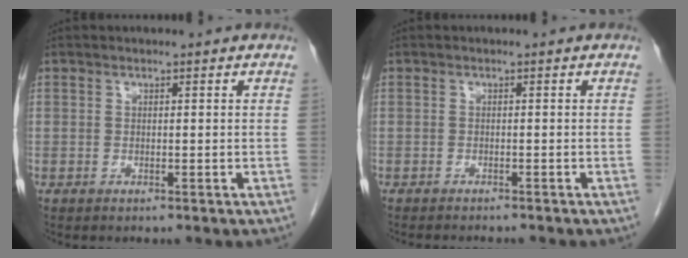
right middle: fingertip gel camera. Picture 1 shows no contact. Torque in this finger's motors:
{"motor_torque": [0.26, -0.23, 0.02, 0.01]}